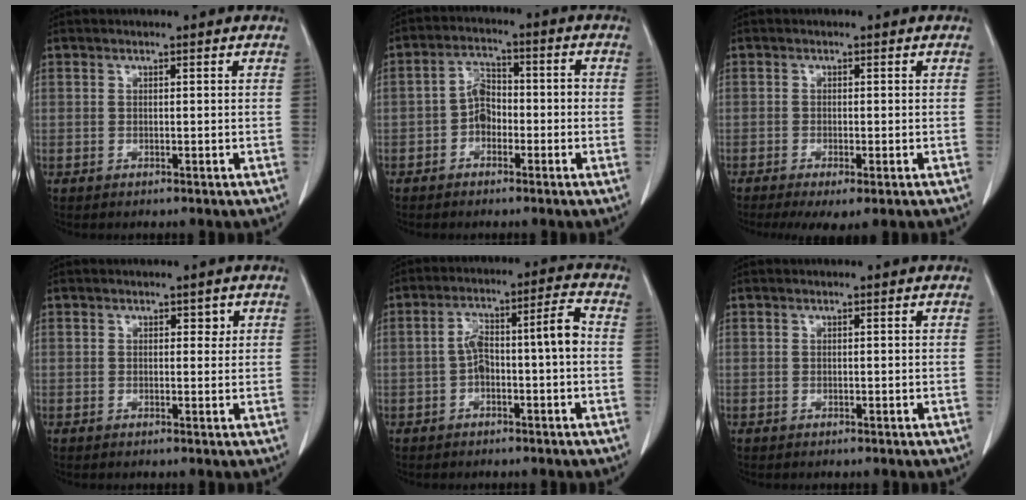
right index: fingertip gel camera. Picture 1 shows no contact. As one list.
[{"total": 4.7, "force": [-1.6, 3.1, 3.1], "torque": [-0.057, 0.020, -0.034]}, {"total": 4.8, "force": [-3.1, 0.9, 3.5], "torque": [-0.057, -0.017, -0.044]}, {"total": 1.4, "force": [0.6, 0.9, 0.8], "torque": [-0.004, 0.000, 0.006]}, {"total": 7.5, "force": [-1.0, 1.4, 7.3], "torque": [-0.128, 0.037, -0.016]}, {"total": 0.0}]